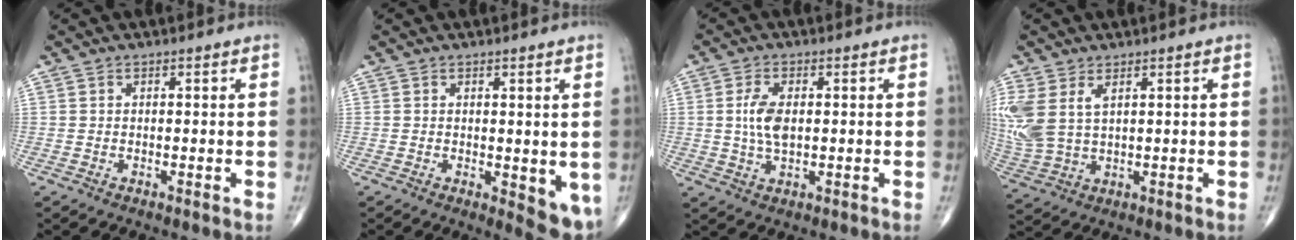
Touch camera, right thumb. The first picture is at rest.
{"total": 5.8, "force": [-0.3, 2.4, 5.2], "torque": [-0.053, -0.015, 0.000]}
{"total": 5.7, "force": [0.5, 2.9, 4.9], "torque": [-0.100, -0.003, 0.009]}
{"total": 10.2, "force": [3.6, 5.9, 7.5], "torque": [-0.197, -0.004, 0.086]}